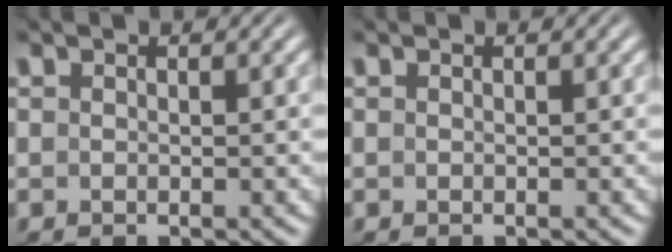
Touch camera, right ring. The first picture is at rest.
{"total": 0.0}